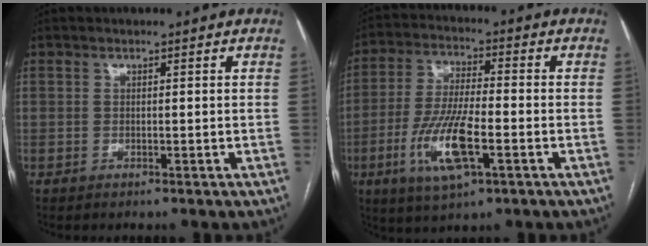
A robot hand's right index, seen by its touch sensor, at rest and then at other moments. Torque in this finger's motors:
{"motor_torque": [1.62, -0.52, 0.37, 0.14]}